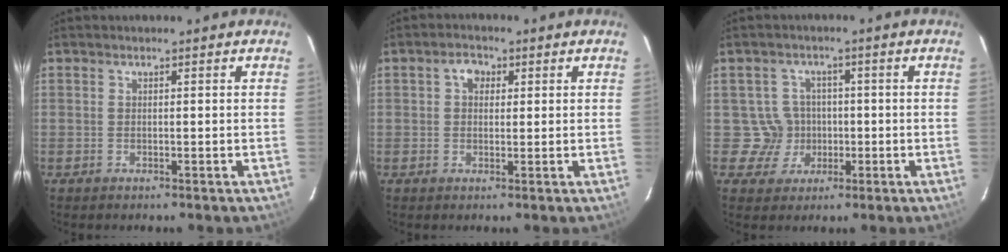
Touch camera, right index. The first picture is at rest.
{"total": 2.9, "force": [0.8, 2.3, 1.5], "torque": [-0.022, 0.012, 0.013]}
{"total": 4.7, "force": [-0.5, 4.7, 0.0], "torque": [-0.005, 0.016, -0.003]}